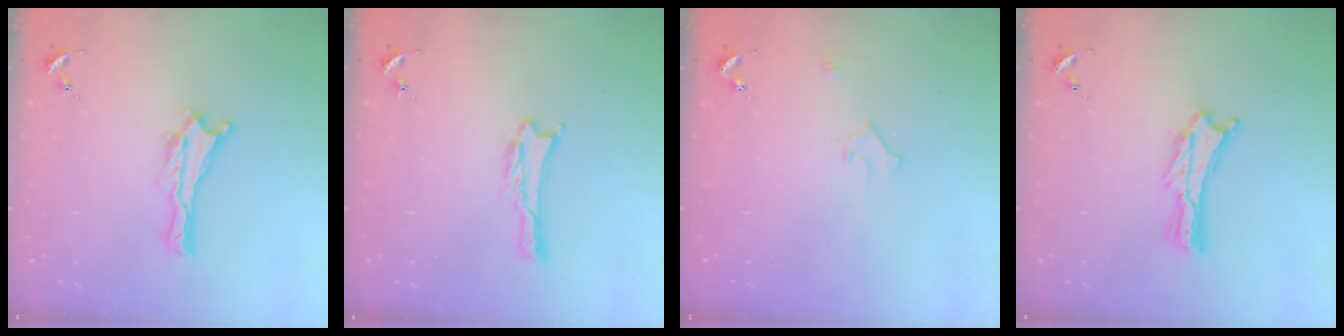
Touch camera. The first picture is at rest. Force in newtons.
{"total": 1.0, "press": 1.0, "slide": 0.1}
{"total": 2.2, "press": 2.2, "slide": 0.2}
{"total": 1.3, "press": 1.3, "slide": 0.3}